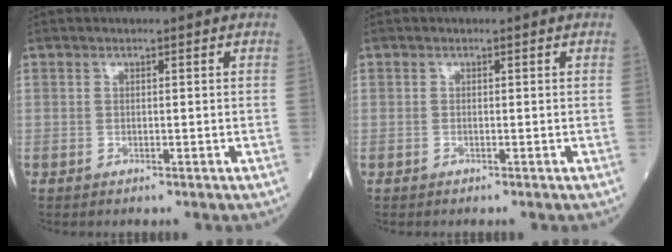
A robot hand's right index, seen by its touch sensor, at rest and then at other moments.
{"total": 0.0}